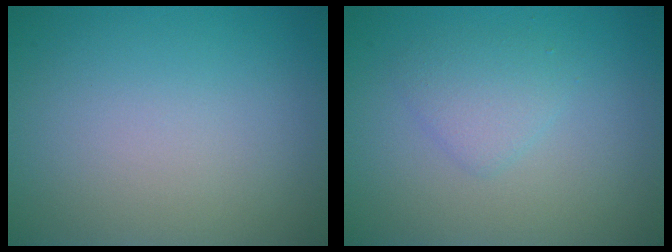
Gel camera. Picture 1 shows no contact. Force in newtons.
{"total": 1.9, "press": 1.9, "slide": 0.2}